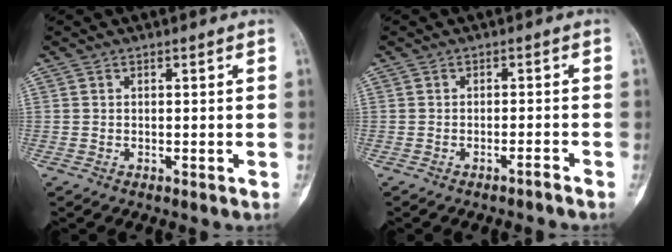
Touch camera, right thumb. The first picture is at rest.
{"total": 1.5, "force": [-1.3, -0.2, 0.6], "torque": [-0.020, 0.018, -0.018]}